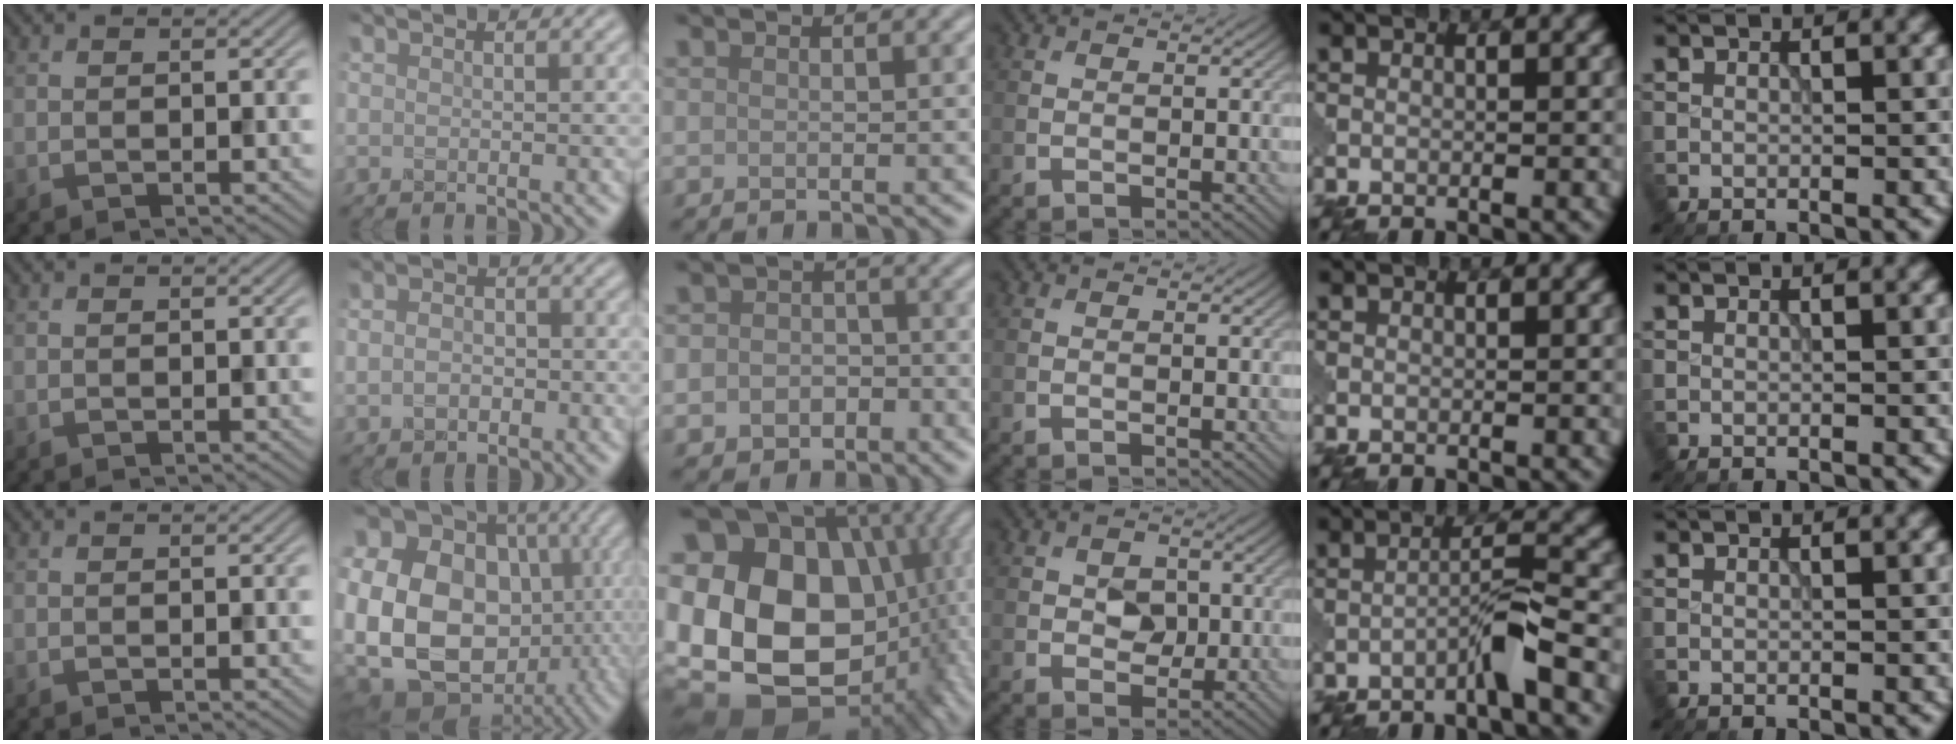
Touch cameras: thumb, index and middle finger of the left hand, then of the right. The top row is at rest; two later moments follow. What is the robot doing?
{"motion": "extract", "object": "pin"}